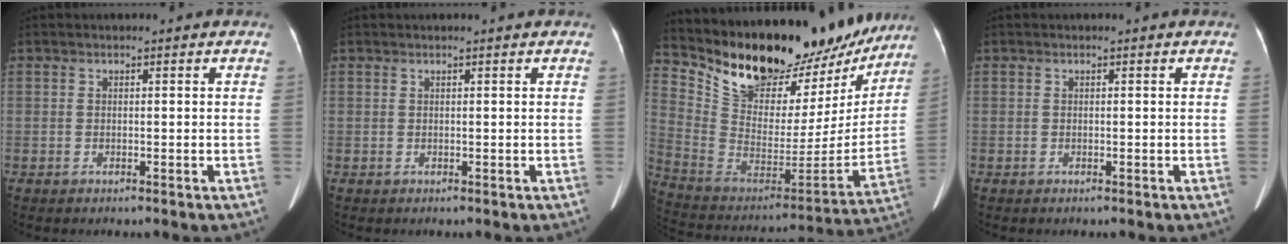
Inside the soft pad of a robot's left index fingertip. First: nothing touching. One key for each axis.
{"total": 1.3, "fx": 1.2, "fy": -0.2, "fz": 0.6, "tx": -0.010, "ty": 0.011, "tz": 0.020}
{"total": 28.6, "fx": 23.9, "fy": 10.3, "fz": 11.9, "tx": -0.205, "ty": -0.032, "tz": 0.351}
{"total": 0.0}